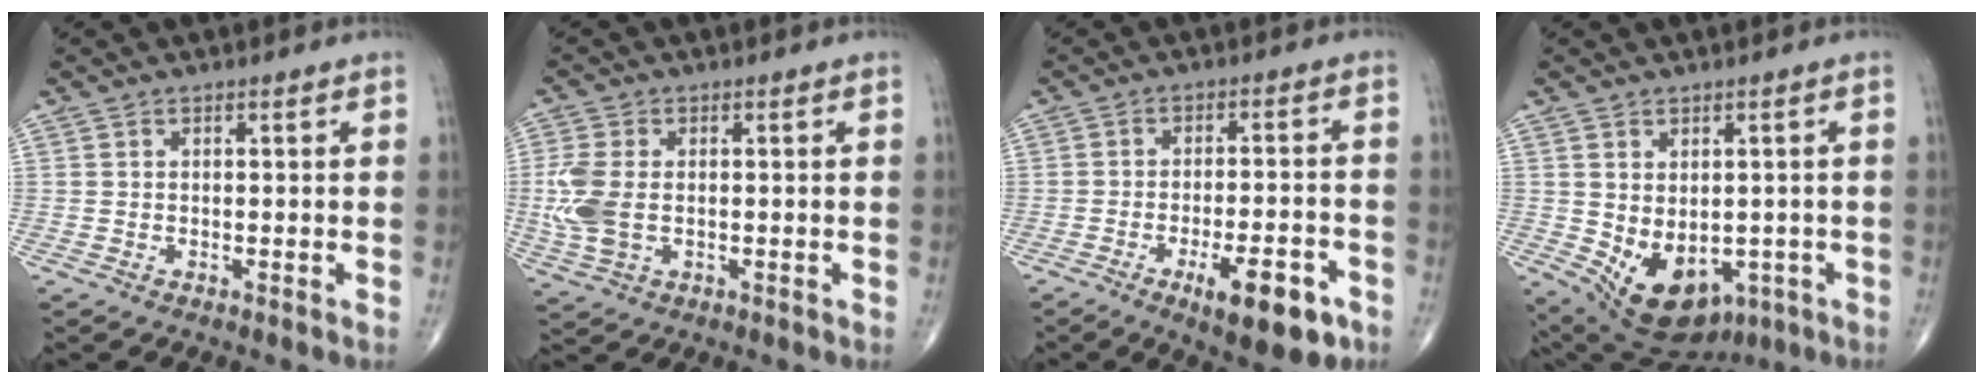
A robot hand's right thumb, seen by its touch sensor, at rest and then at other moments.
{"total": 7.8, "force": [-0.3, 4.8, 6.1], "torque": [-0.156, -0.002, -0.005]}
{"total": 12.1, "force": [-6.1, 4.0, 9.6], "torque": [-0.123, 0.022, -0.082]}
{"total": 12.7, "force": [-3.2, 8.5, 8.8], "torque": [-0.115, -0.003, -0.021]}